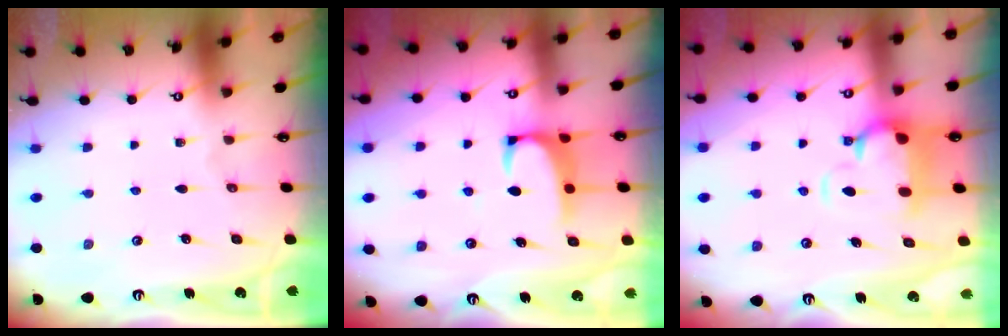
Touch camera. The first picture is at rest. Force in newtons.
{"total": 1.9, "press": 1.7, "slide": 0.8}
{"total": 2.7, "press": 1.9, "slide": 1.9}